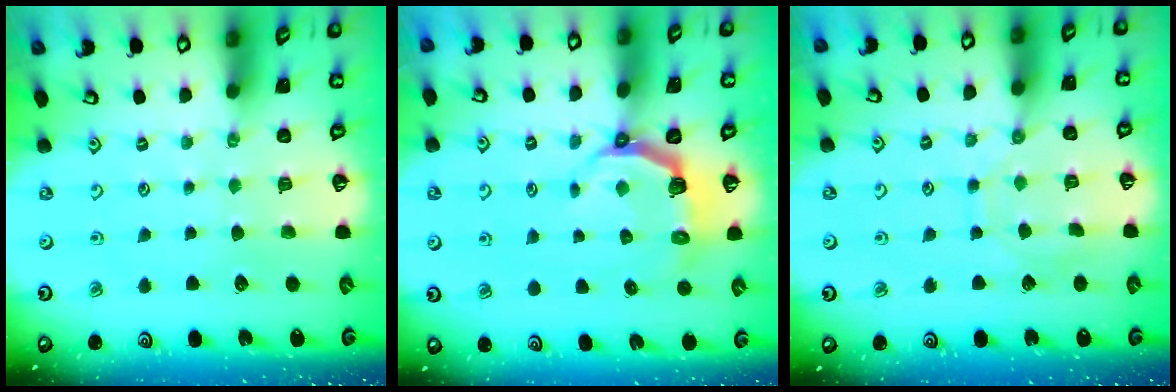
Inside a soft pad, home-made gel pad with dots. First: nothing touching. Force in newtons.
{"total": 4.9, "press": 3.5, "slide": 3.4}
{"total": 8.6, "press": 8.5, "slide": 0.8}